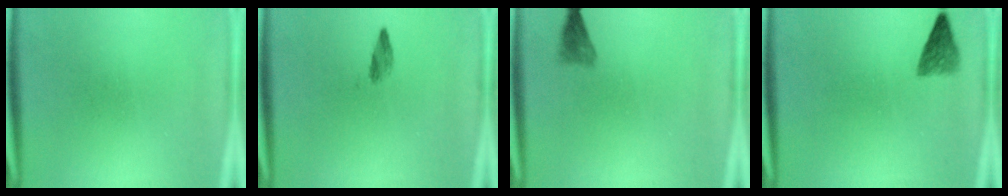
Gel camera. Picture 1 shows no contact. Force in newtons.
{"total": 1.4}
{"total": 1.7}
{"total": 2.6}